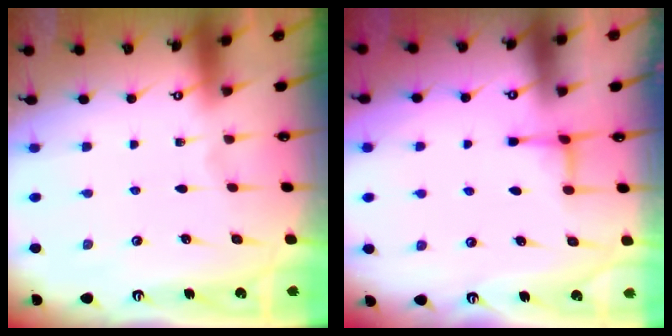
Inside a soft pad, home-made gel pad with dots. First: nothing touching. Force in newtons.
{"total": 1.8, "press": 1.8, "slide": 0.4}